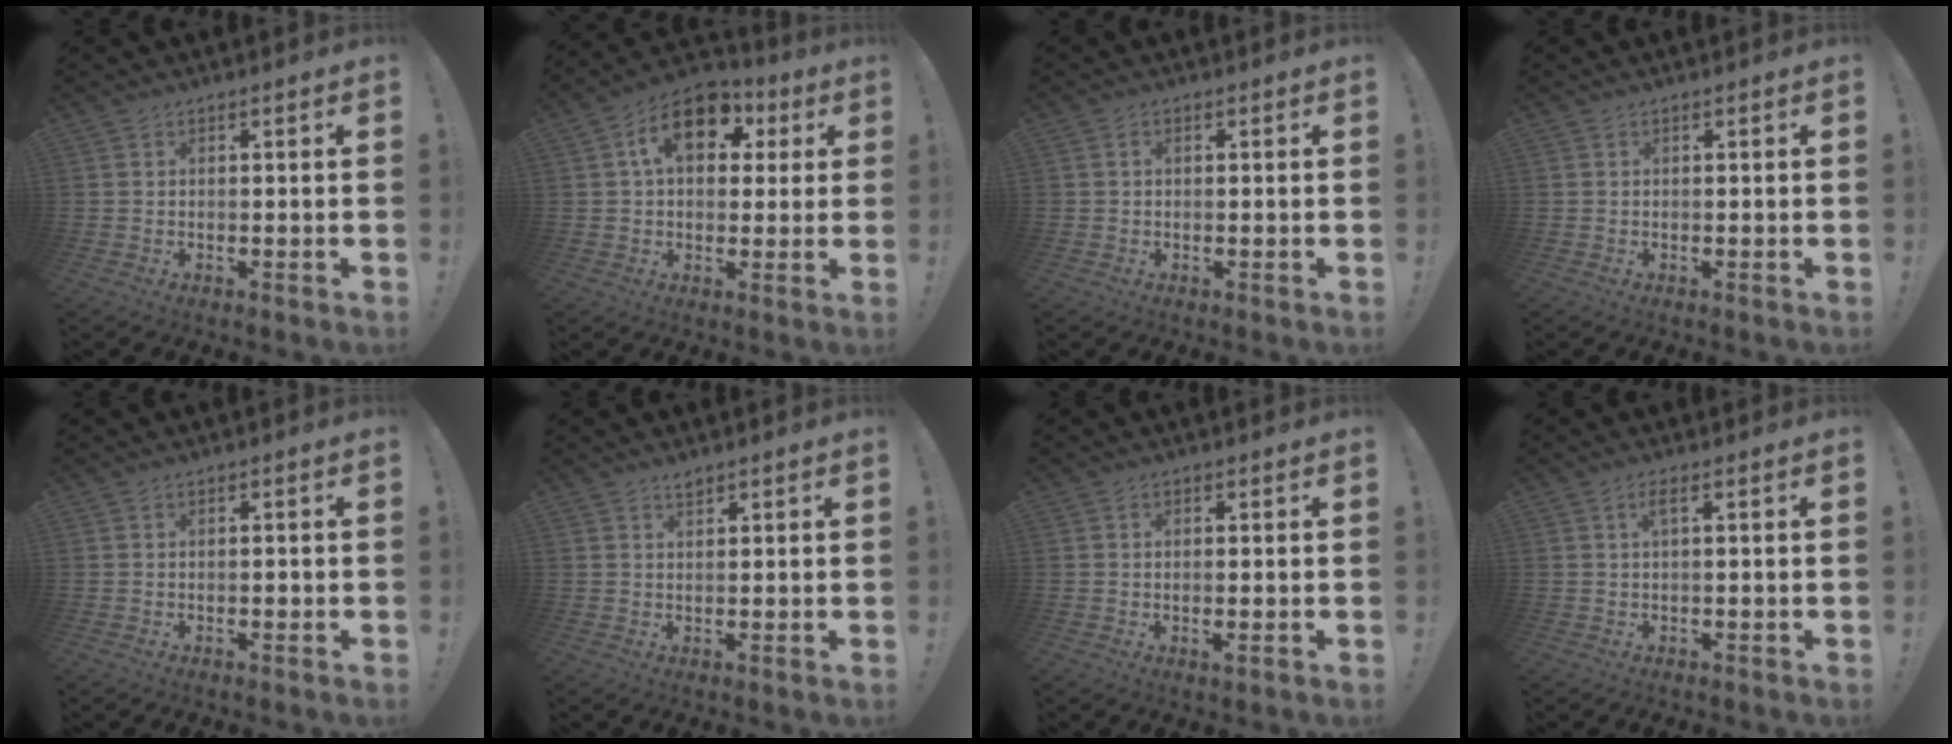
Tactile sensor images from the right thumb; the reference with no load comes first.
{"total": 15.5, "force": [5.5, 10.1, 10.4], "torque": [-0.154, -0.005, 0.097]}
{"total": 0.6, "force": [0.0, 0.5, 0.3], "torque": [-0.007, 0.002, -0.001]}
{"total": 0.0}
{"total": 0.8, "force": [-0.5, 0.5, 0.4], "torque": [-0.007, 0.004, -0.009]}
{"total": 1.6, "force": [1.5, 0.4, 0.5], "torque": [0.003, -0.010, 0.025]}
{"total": 1.8, "force": [0.0, 0.3, 1.7], "torque": [-0.021, -0.004, -0.001]}
{"total": 2.1, "force": [0.3, 0.1, 2.1], "torque": [-0.035, 0.002, 0.002]}